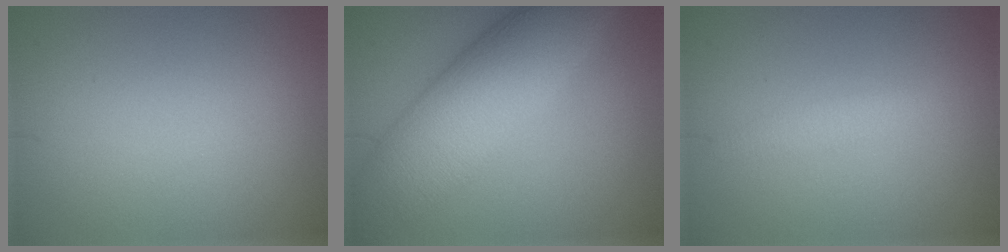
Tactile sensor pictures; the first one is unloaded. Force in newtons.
{"total": 9.2, "press": 9.2, "slide": 0.1}
{"total": 1.4, "press": 1.4, "slide": 0.1}